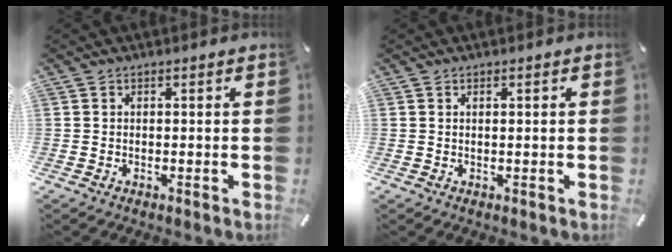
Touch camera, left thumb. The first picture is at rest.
{"total": 0.7, "force": [0.2, 0.0, 0.7], "torque": [-0.013, -0.002, 0.003]}